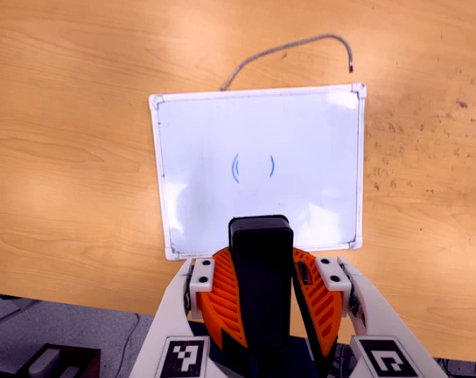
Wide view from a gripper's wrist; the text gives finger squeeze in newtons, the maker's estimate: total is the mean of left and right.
{"total": 9.9, "left": 10.1, "right": 9.6}